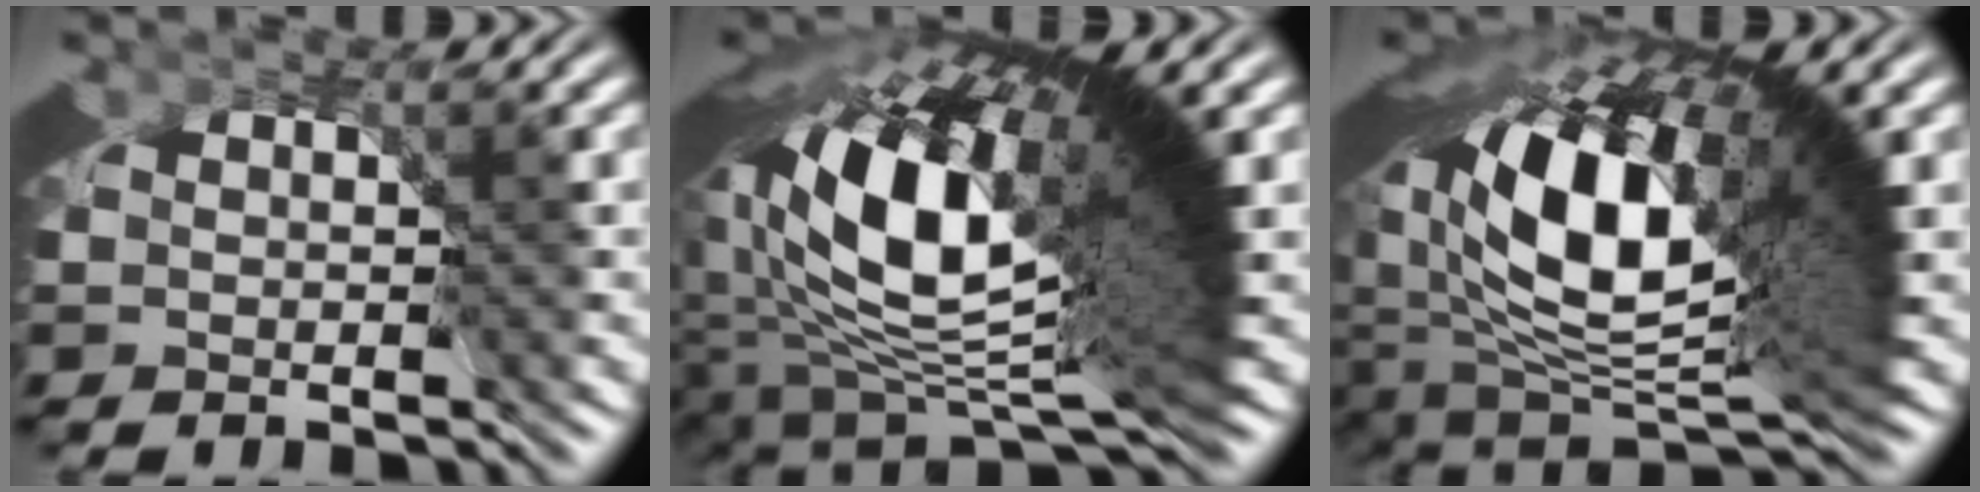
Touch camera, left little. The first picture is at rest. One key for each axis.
{"total": 24.1, "fx": -1.8, "fy": 10.8, "fz": 21.5, "tx": -0.304, "ty": -0.023, "tz": -0.008}
{"total": 20.0, "fx": -2.8, "fy": 9.8, "fz": 17.2, "tx": -0.256, "ty": -0.042, "tz": -0.016}